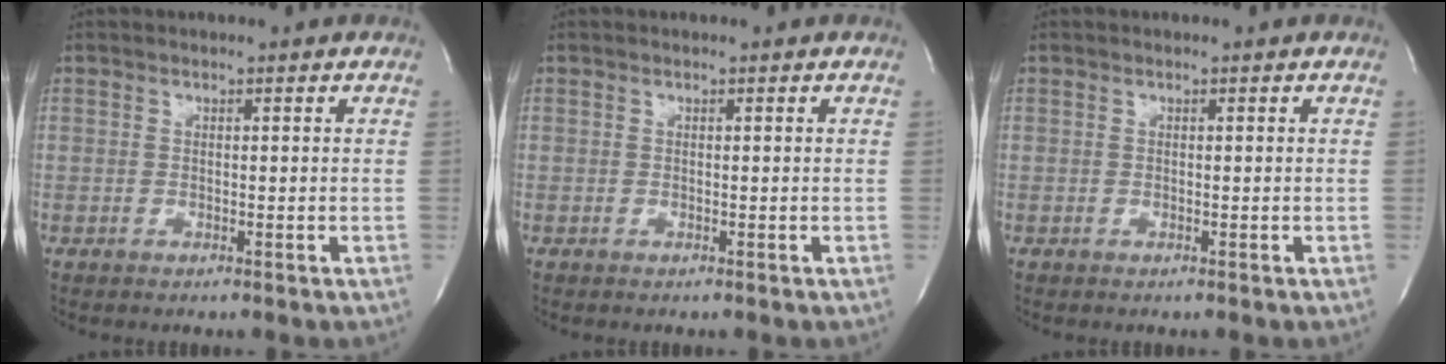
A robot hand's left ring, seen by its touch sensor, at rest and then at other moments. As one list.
[{"total": 0.0}, {"total": 0.0}]